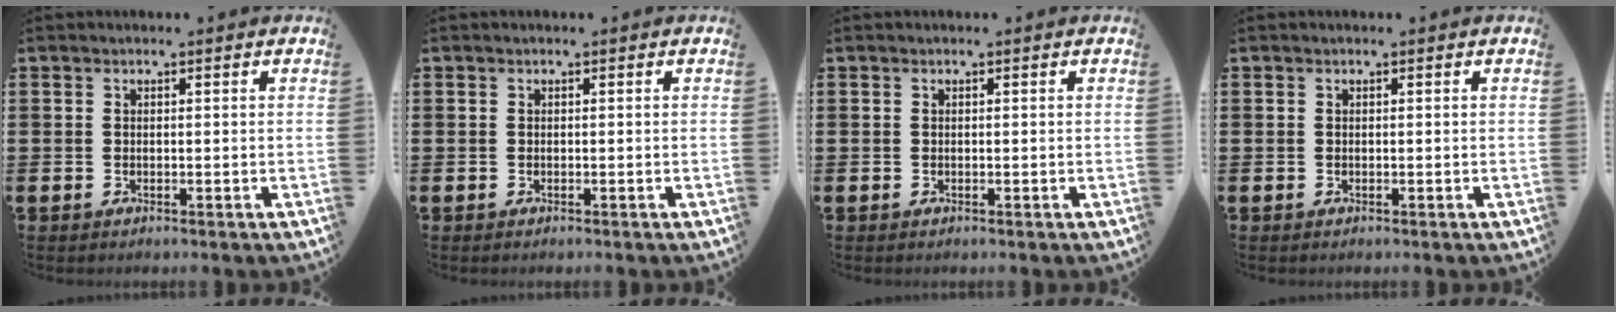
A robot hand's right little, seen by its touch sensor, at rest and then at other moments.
{"total": 0.0}
{"total": 0.0}
{"total": 0.0}